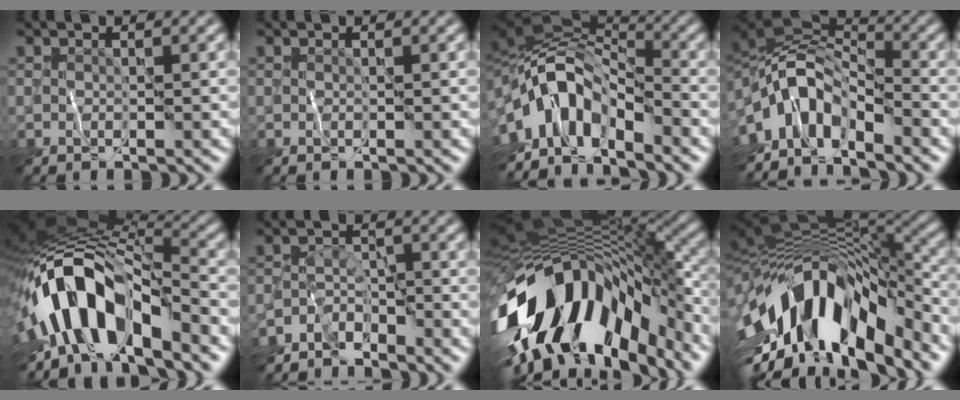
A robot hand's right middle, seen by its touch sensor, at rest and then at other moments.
{"total": 0.0}
{"total": 9.5, "force": [-4.4, 5.0, 6.7], "torque": [-0.103, 0.014, -0.090]}
{"total": 6.8, "force": [-3.9, 3.5, 4.3], "torque": [-0.062, 0.012, -0.085]}
{"total": 13.0, "force": [-5.1, 6.2, 10.2], "torque": [-0.171, 0.011, -0.091]}
{"total": 3.0, "force": [-2.6, 1.2, 0.7], "torque": [-0.005, 0.002, -0.058]}
{"total": 15.8, "force": [-6.3, 7.6, 12.4], "torque": [-0.209, -0.010, -0.105]}
{"total": 13.9, "force": [-5.8, 6.1, 11.1], "torque": [-0.194, 0.016, -0.093]}